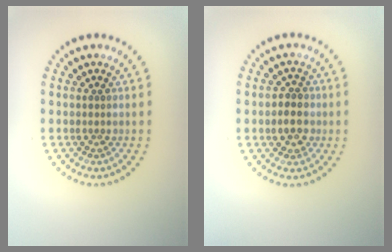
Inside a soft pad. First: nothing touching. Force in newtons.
{"total": 2.3, "press": 2.2, "slide": 0.6}